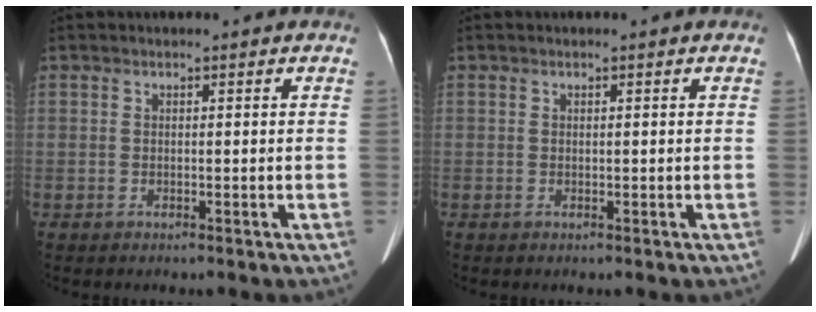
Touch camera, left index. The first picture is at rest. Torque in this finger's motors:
{"motor_torque": [0.00, 0.00, 0.00, 0.00]}